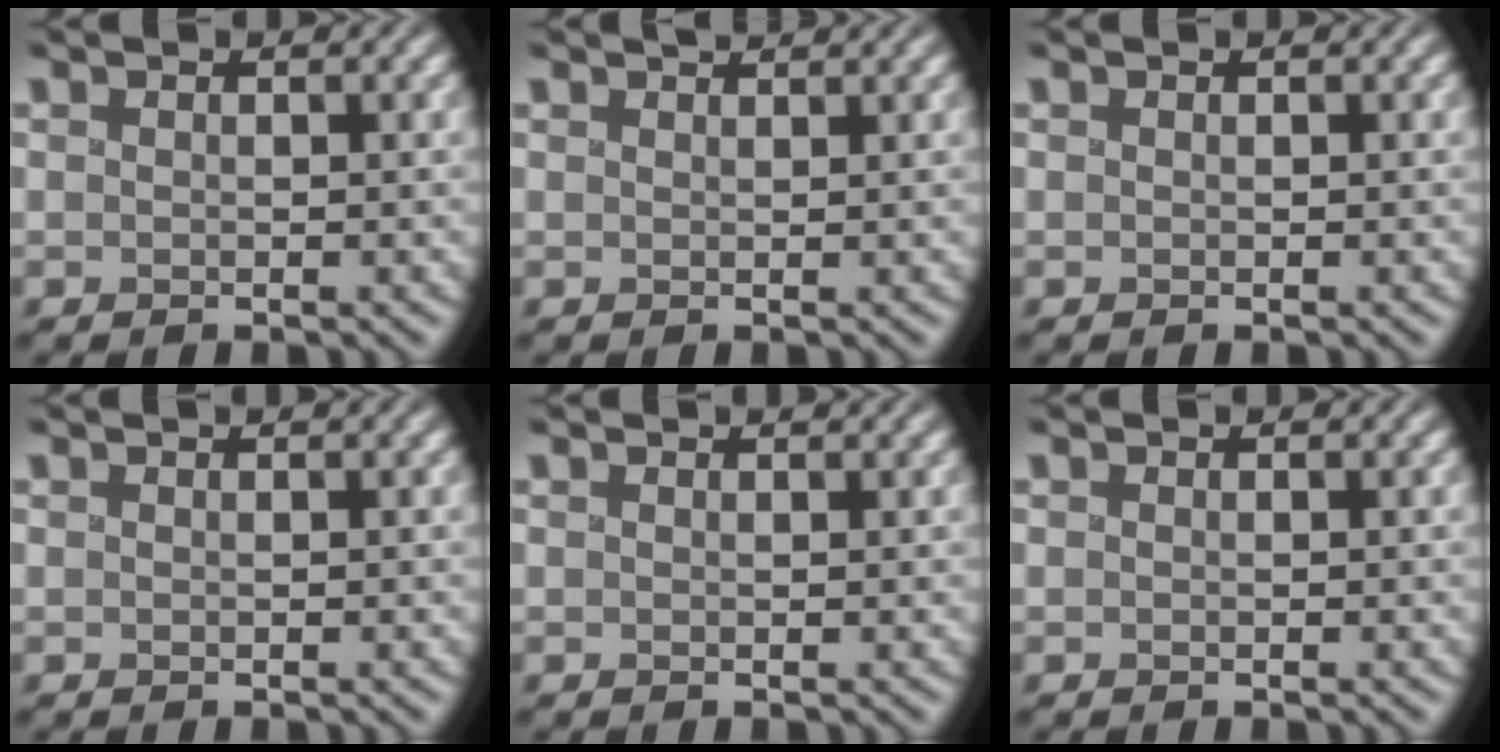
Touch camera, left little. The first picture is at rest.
{"total": 1.3, "force": [1.2, 0.3, 0.5], "torque": [0.000, 0.003, 0.014]}
{"total": 0.0}
{"total": 0.0}
{"total": 0.6, "force": [0.6, 0.1, 0.2], "torque": [-0.001, 0.002, 0.006]}
{"total": 0.0}